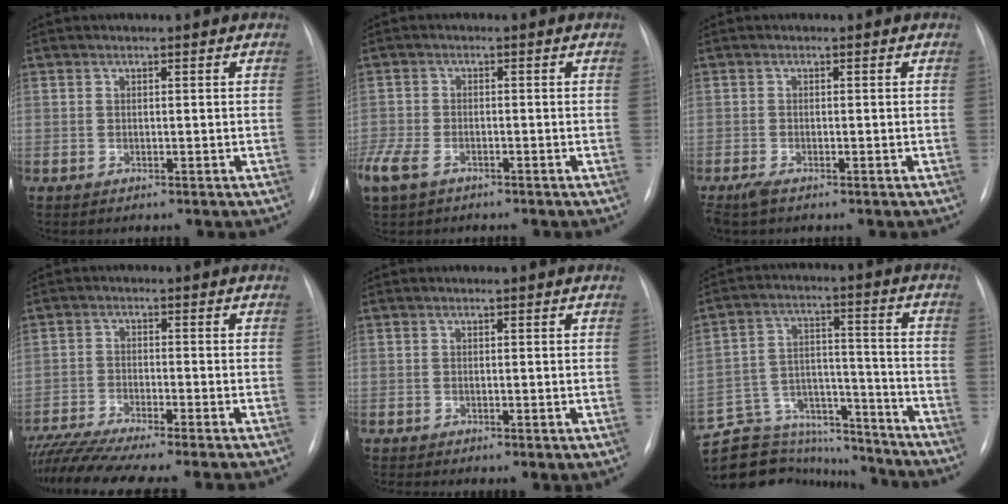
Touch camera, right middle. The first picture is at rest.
{"total": 8.4, "force": [-5.3, 4.6, 4.7], "torque": [-0.122, -0.013, -0.094]}
{"total": 2.1, "force": [-1.5, 0.6, 1.4], "torque": [-0.034, -0.007, -0.027]}
{"total": 9.9, "force": [-8.6, -1.1, 4.8], "torque": [-0.088, -0.022, -0.145]}
{"total": 1.1, "force": [-0.3, 0.4, 1.0], "torque": [-0.022, -0.006, -0.004]}
{"total": 19.2, "force": [-17.6, 6.6, 3.7], "torque": [-0.092, 0.045, -0.263]}